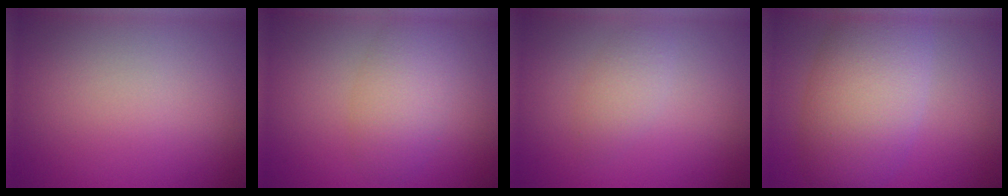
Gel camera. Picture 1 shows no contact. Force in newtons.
{"total": 3.8, "press": 3.8, "slide": 0.2}
{"total": 1.9, "press": 1.9, "slide": 0.1}
{"total": 8.6, "press": 8.6, "slide": 0.6}